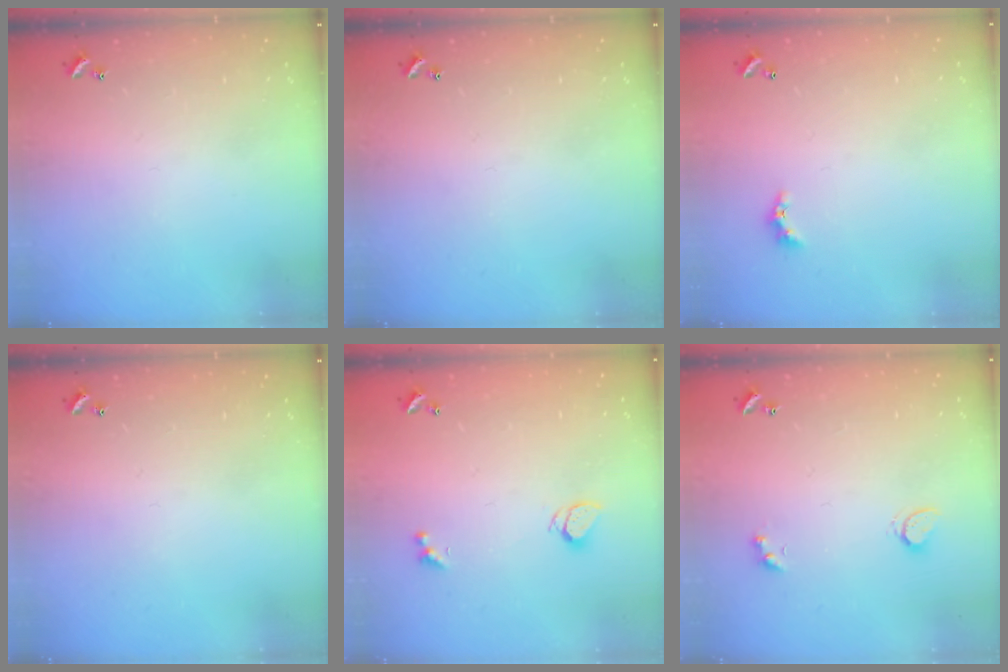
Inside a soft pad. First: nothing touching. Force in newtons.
{"total": 0.0}
{"total": 2.5, "press": 2.5, "slide": 0.6}
{"total": 0.0}
{"total": 2.3, "press": 2.2, "slide": 0.7}
{"total": 2.7, "press": 2.1, "slide": 1.6}